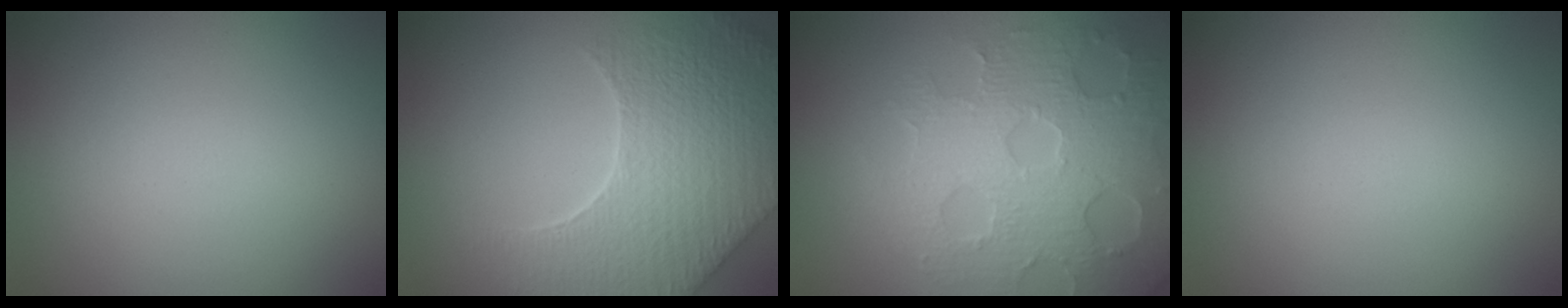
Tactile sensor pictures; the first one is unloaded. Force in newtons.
{"total": 8.6, "press": 6.3, "slide": 5.9}
{"total": 6.9, "press": 5.5, "slide": 4.2}
{"total": 0.0}